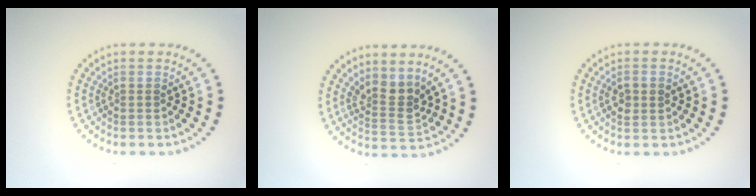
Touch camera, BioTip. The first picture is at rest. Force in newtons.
{"total": 2.8, "press": 2.2, "slide": 1.8}
{"total": 1.5, "press": 1.4, "slide": 0.3}